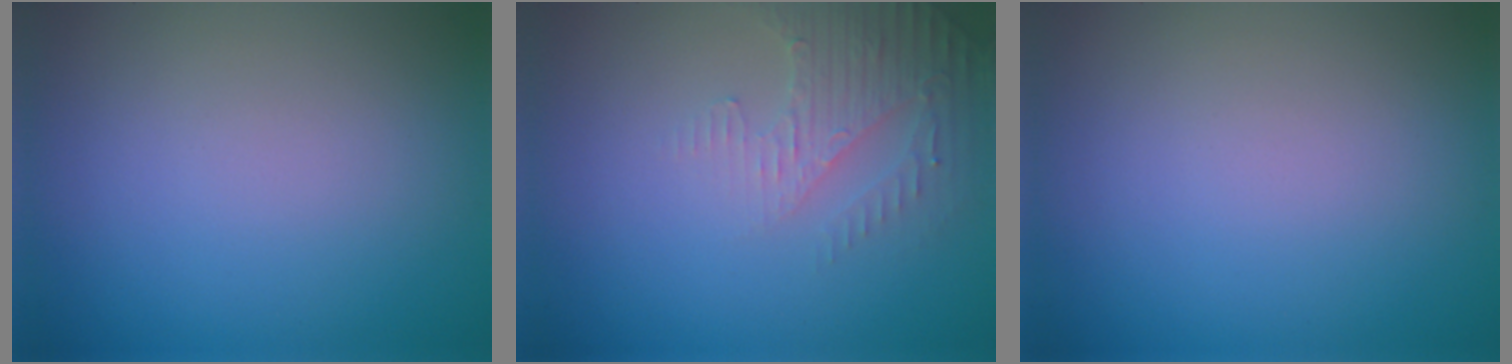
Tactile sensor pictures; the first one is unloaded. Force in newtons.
{"total": 3.0, "press": 2.9, "slide": 0.8}
{"total": 0.0}